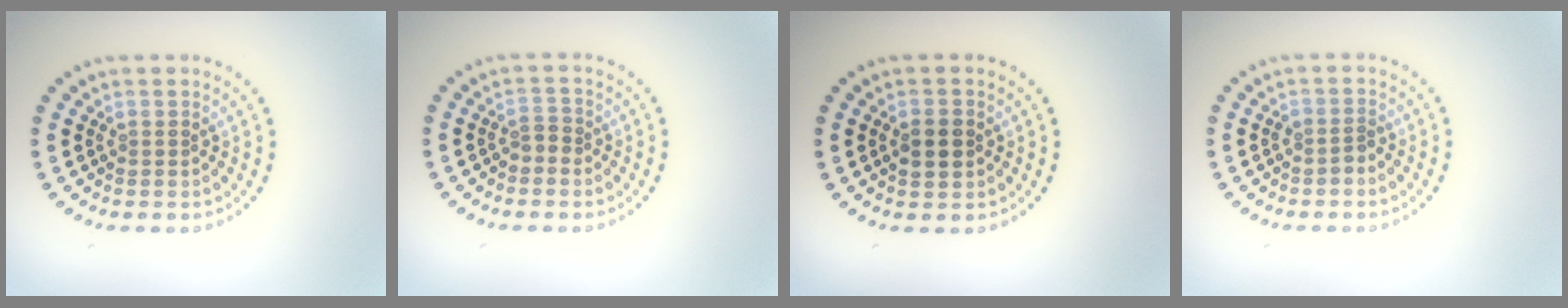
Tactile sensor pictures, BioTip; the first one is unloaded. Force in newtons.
{"total": 1.2, "press": 1.0, "slide": 0.6}
{"total": 2.4, "press": 2.4, "slide": 0.1}
{"total": 1.1, "press": 0.9, "slide": 0.7}